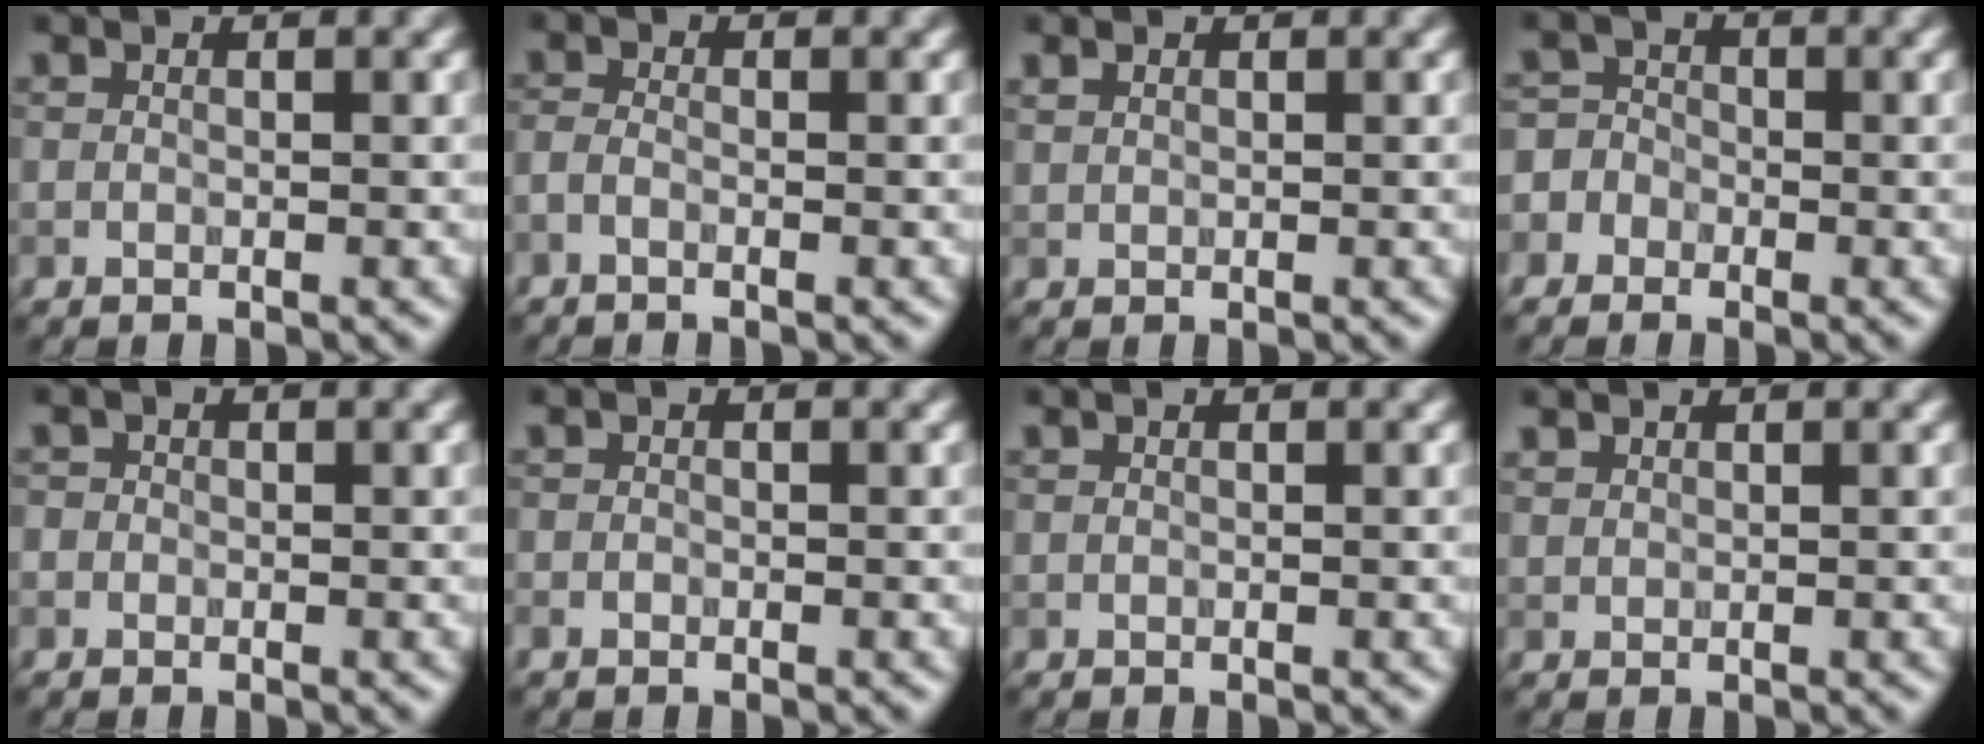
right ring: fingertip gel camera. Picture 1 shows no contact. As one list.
[{"total": 1.1, "force": [-0.8, 0.4, 0.7], "torque": [-0.019, -0.003, -0.020]}, {"total": 0.7, "force": [0.4, 0.5, 0.4], "torque": [-0.010, 0.000, 0.011]}, {"total": 4.5, "force": [-2.3, 3.8, 0.8], "torque": [0.002, 0.010, -0.067]}, {"total": 1.0, "force": [-0.1, 0.9, 0.2], "torque": [0.000, -0.005, -0.007]}, {"total": 0.7, "force": [-0.4, 0.4, 0.3], "torque": [-0.004, -0.002, -0.008]}, {"total": 0.0}, {"total": 0.7, "force": [0.6, 0.3, 0.1], "torque": [-0.004, 0.000, 0.018]}]